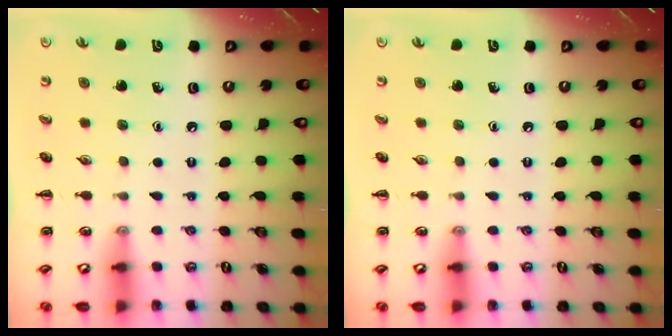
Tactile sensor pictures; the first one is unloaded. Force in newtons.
{"total": 0.0}